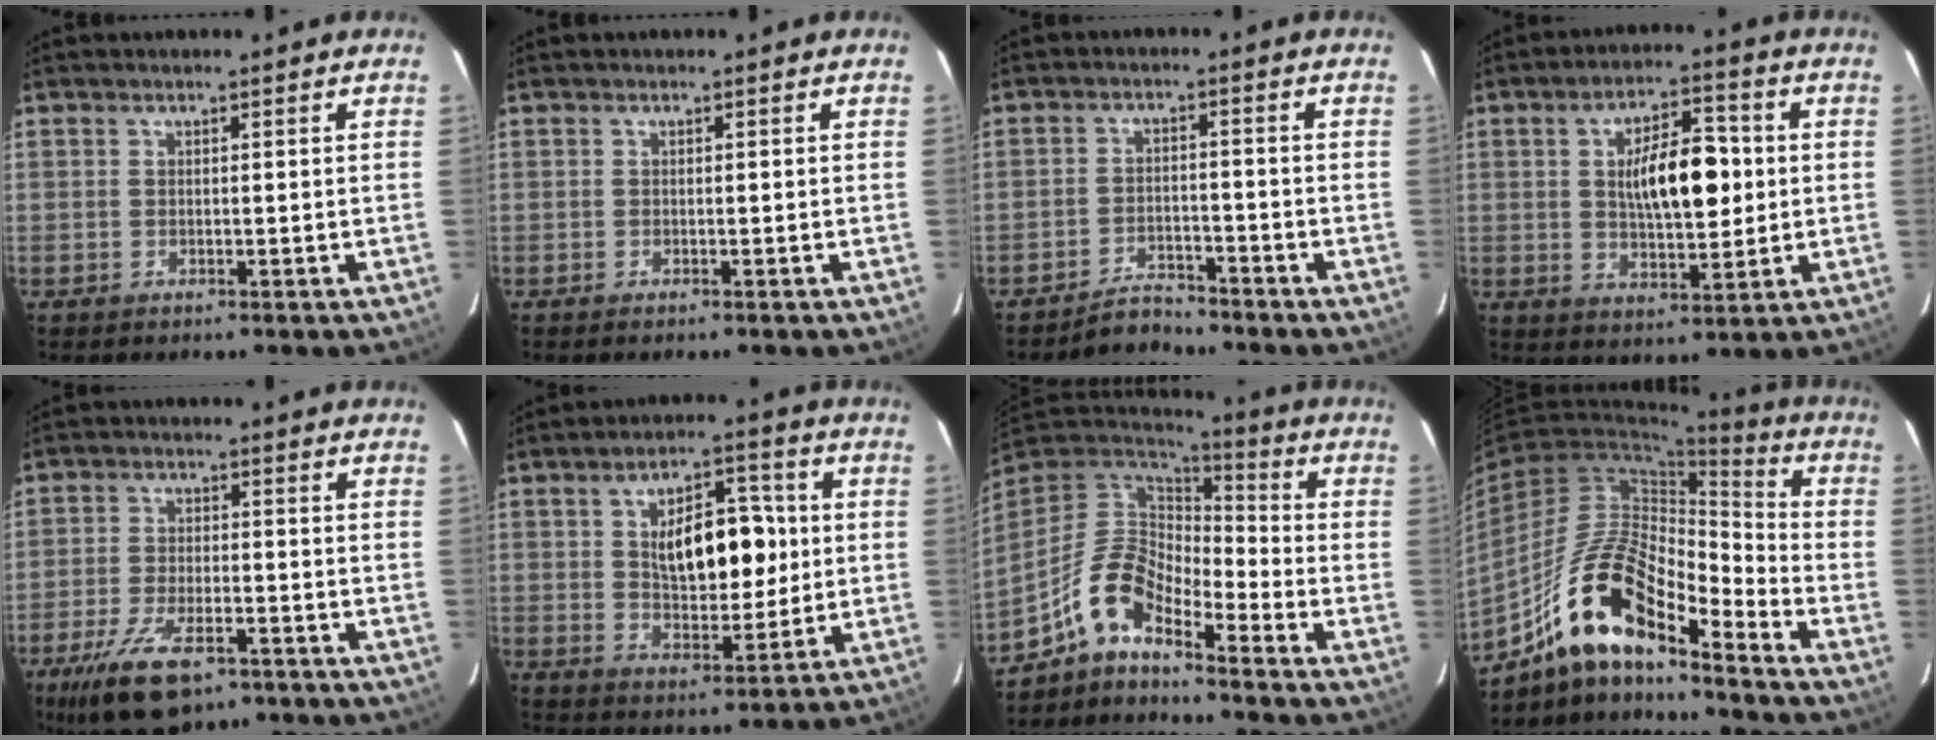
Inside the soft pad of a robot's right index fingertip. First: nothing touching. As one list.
[{"total": 0.0}, {"total": 3.6, "force": [-3.5, 0.7, -0.2], "torque": [0.001, -0.006, -0.061]}, {"total": 10.9, "force": [1.1, 4.0, 10.1], "torque": [-0.169, 0.015, 0.022]}, {"total": 10.9, "force": [-7.1, 3.9, 7.2], "torque": [-0.139, -0.016, -0.120]}, {"total": 11.4, "force": [1.6, 5.4, 10.0], "torque": [-0.158, 0.015, 0.033]}, {"total": 9.2, "force": [-6.6, 3.3, 5.4], "torque": [-0.118, 0.033, -0.129]}, {"total": 14.2, "force": [-10.5, 3.5, 9.0], "torque": [-0.169, 0.029, -0.188]}]